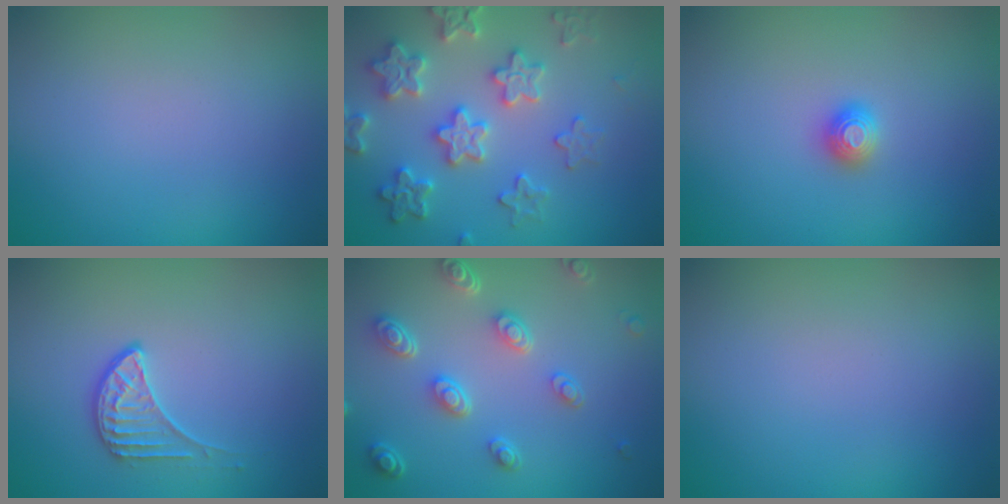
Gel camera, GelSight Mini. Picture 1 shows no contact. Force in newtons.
{"total": 5.9, "press": 5.8, "slide": 1.2}
{"total": 1.5, "press": 1.5, "slide": 0.2}
{"total": 2.0, "press": 1.5, "slide": 1.3}
{"total": 4.8, "press": 3.7, "slide": 3.0}
{"total": 0.0}